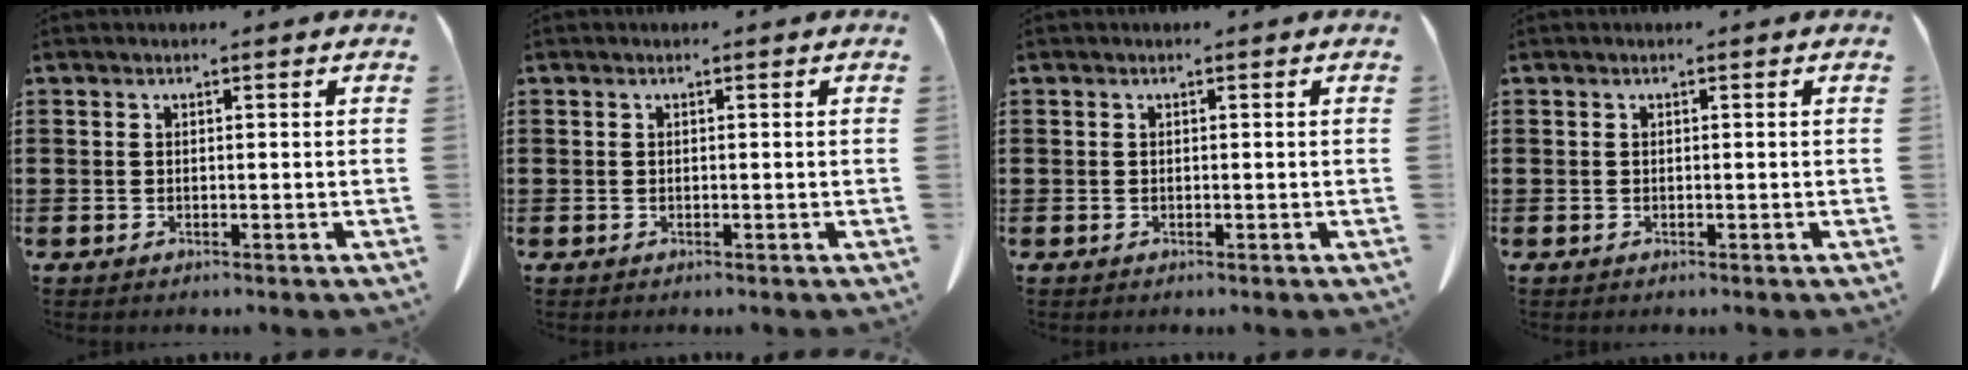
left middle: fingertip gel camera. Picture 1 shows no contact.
{"total": 0.0}
{"total": 0.0}
{"total": 0.0}